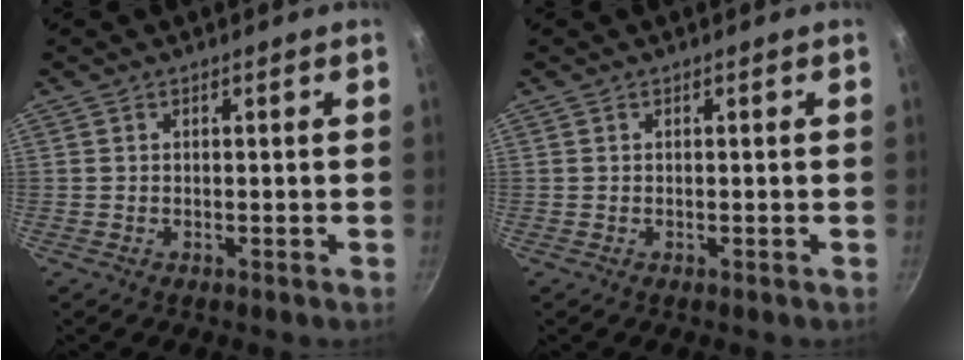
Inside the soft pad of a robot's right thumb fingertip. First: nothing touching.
{"total": 0.0}